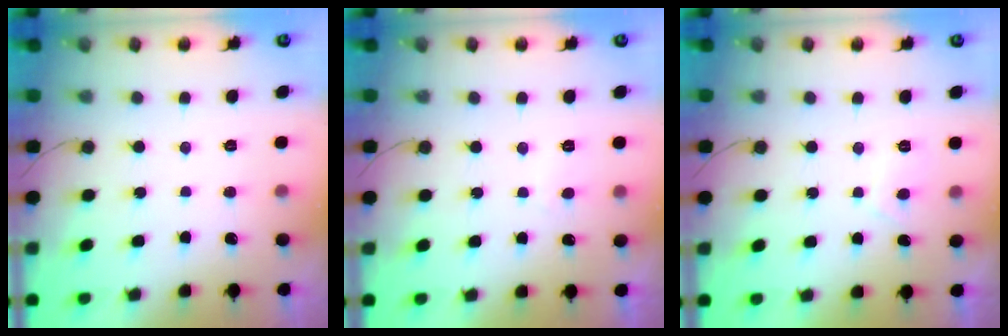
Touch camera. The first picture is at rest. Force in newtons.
{"total": 0.0}
{"total": 1.9, "press": 1.8, "slide": 0.7}